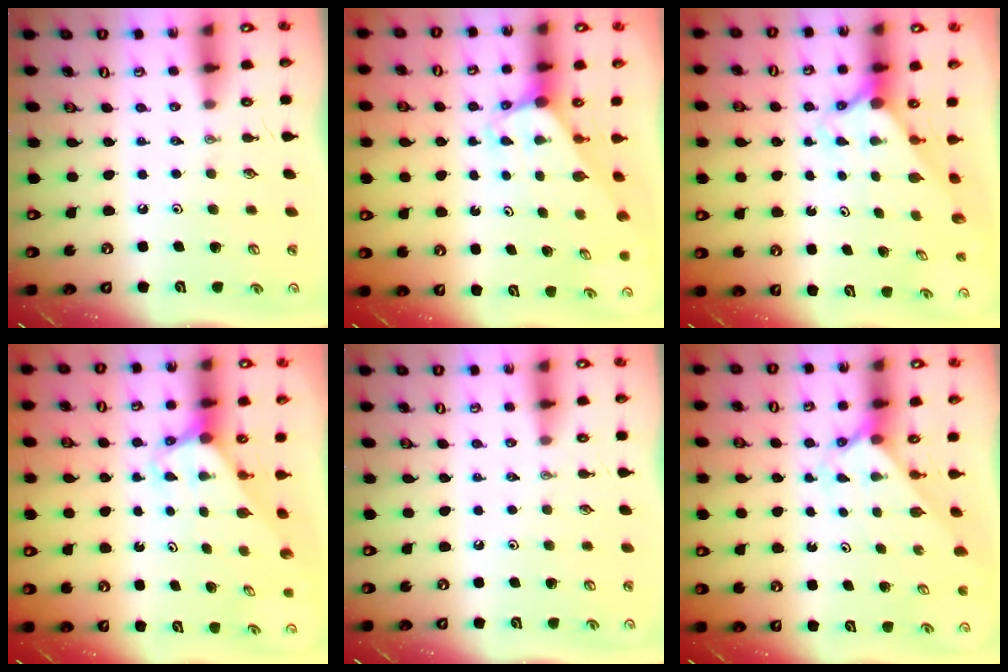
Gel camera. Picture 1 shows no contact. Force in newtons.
{"total": 3.0, "press": 3.0, "slide": 0.1}
{"total": 2.2, "press": 2.2, "slide": 0.2}
{"total": 3.2, "press": 3.2, "slide": 0.2}
{"total": 0.0}
{"total": 1.9, "press": 1.9, "slide": 0.1}